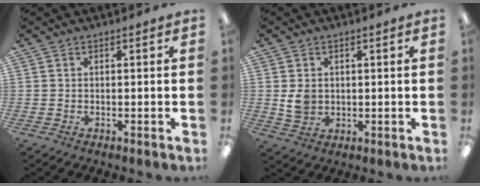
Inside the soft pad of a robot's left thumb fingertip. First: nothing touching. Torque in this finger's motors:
{"motor_torque": [0.62, 0.77, 0.67, -0.35, 0.05]}